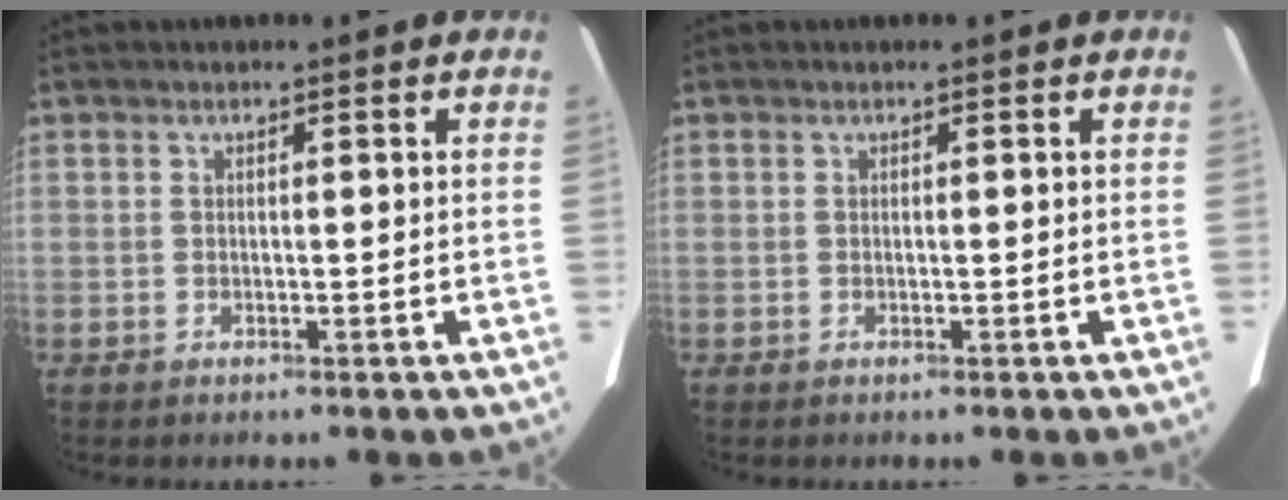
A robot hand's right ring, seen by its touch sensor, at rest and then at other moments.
{"total": 0.0}